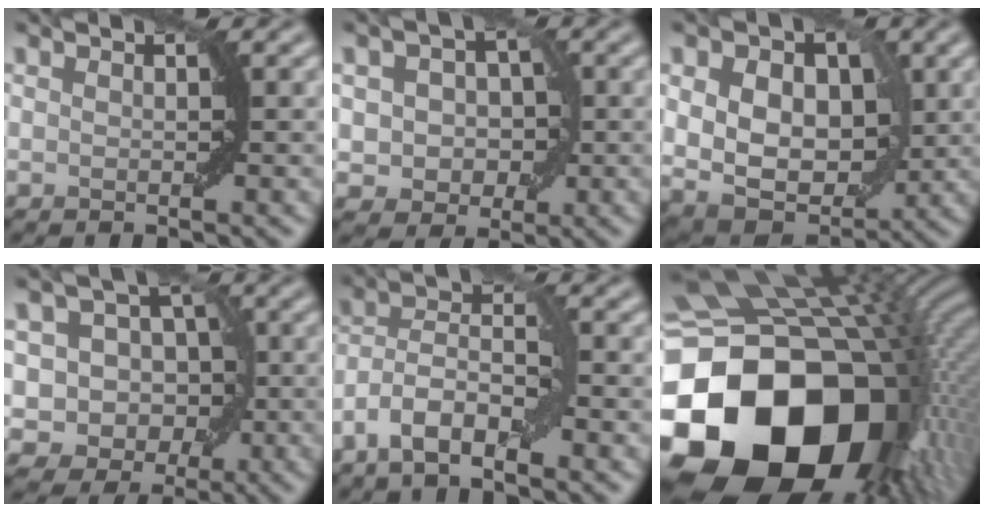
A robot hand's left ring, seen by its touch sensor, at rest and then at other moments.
{"total": 3.9, "force": [0.1, 3.3, 2.1], "torque": [-0.020, 0.002, -0.007]}
{"total": 11.4, "force": [2.4, 8.1, 7.6], "torque": [-0.111, 0.017, 0.034]}
{"total": 6.9, "force": [-0.1, 6.1, 3.3], "torque": [-0.014, 0.010, -0.028]}
{"total": 6.0, "force": [-3.0, 2.3, 4.7], "torque": [-0.085, 0.010, -0.063]}
{"total": 22.4, "force": [-6.0, 16.5, 13.9], "torque": [-0.312, -0.065, -0.064]}